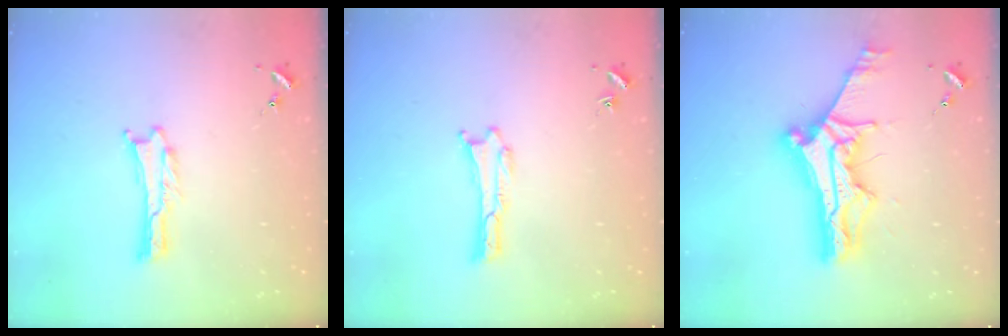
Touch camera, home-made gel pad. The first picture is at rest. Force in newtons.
{"total": 0.0}
{"total": 12.3, "press": 12.2, "slide": 1.0}